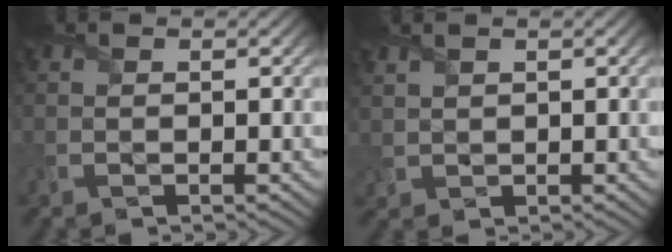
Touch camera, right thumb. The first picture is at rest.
{"total": 1.4, "force": [1.1, 0.6, 0.5], "torque": [-0.021, 0.001, 0.027]}